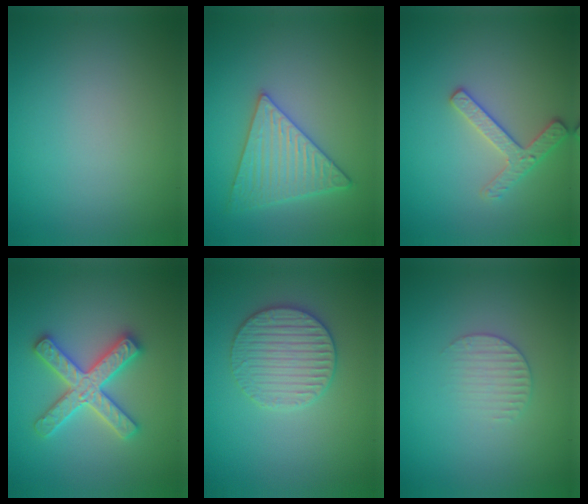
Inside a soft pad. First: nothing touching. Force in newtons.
{"total": 4.6, "press": 4.2, "slide": 1.9}
{"total": 2.5, "press": 2.4, "slide": 0.3}
{"total": 5.1, "press": 5.0, "slide": 0.7}
{"total": 3.5, "press": 3.5, "slide": 0.4}
{"total": 1.9, "press": 1.9, "slide": 0.3}